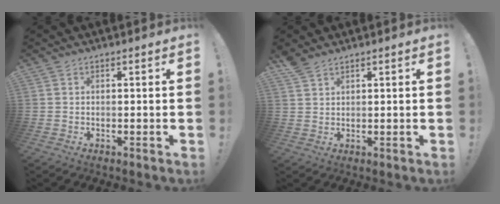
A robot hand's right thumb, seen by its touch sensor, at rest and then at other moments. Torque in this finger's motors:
{"motor_torque": [-0.85, 1.18, 0.74, 0.82, 0.20]}